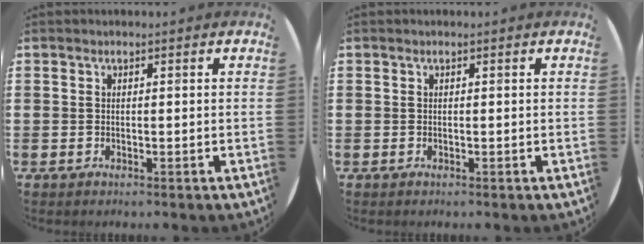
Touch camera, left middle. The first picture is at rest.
{"total": 0.0}